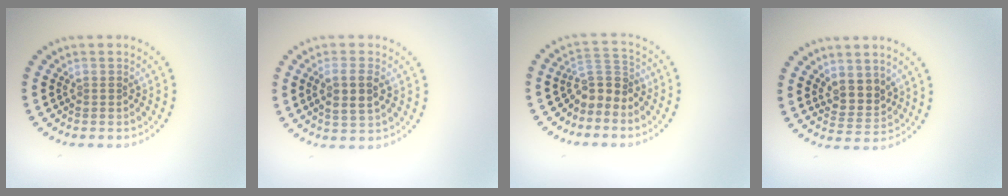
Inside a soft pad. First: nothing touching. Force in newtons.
{"total": 2.8, "press": 2.7, "slide": 0.8}
{"total": 2.8, "press": 2.2, "slide": 1.7}
{"total": 2.5, "press": 2.1, "slide": 1.3}